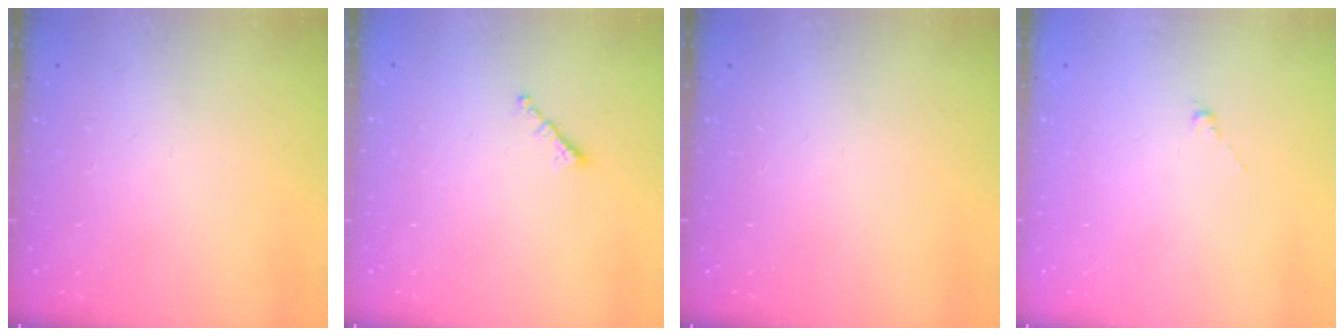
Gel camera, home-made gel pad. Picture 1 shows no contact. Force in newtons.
{"total": 0.8, "press": 0.7, "slide": 0.4}
{"total": 0.0}
{"total": 0.0}